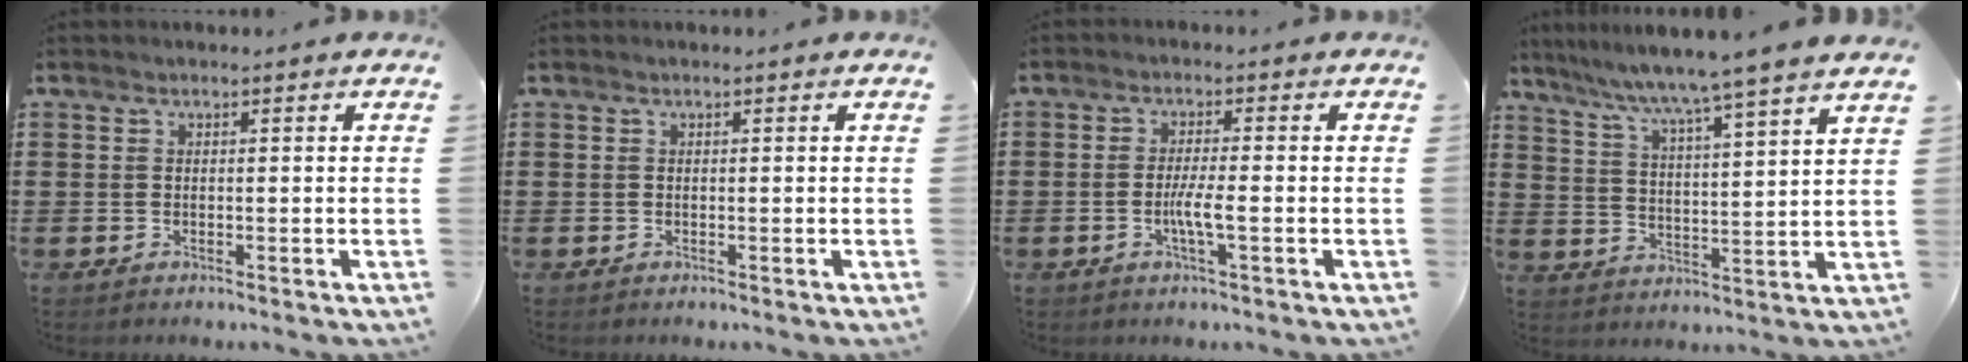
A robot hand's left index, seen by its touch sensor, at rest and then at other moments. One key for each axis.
{"total": 0.0}
{"total": 4.0, "fx": -1.0, "fy": 0.3, "fz": 3.8, "tx": -0.075, "ty": -0.005, "tz": -0.022}
{"total": 6.0, "fx": 5.3, "fy": -1.8, "fz": 2.2, "tx": -0.068, "ty": -0.046, "tz": 0.080}